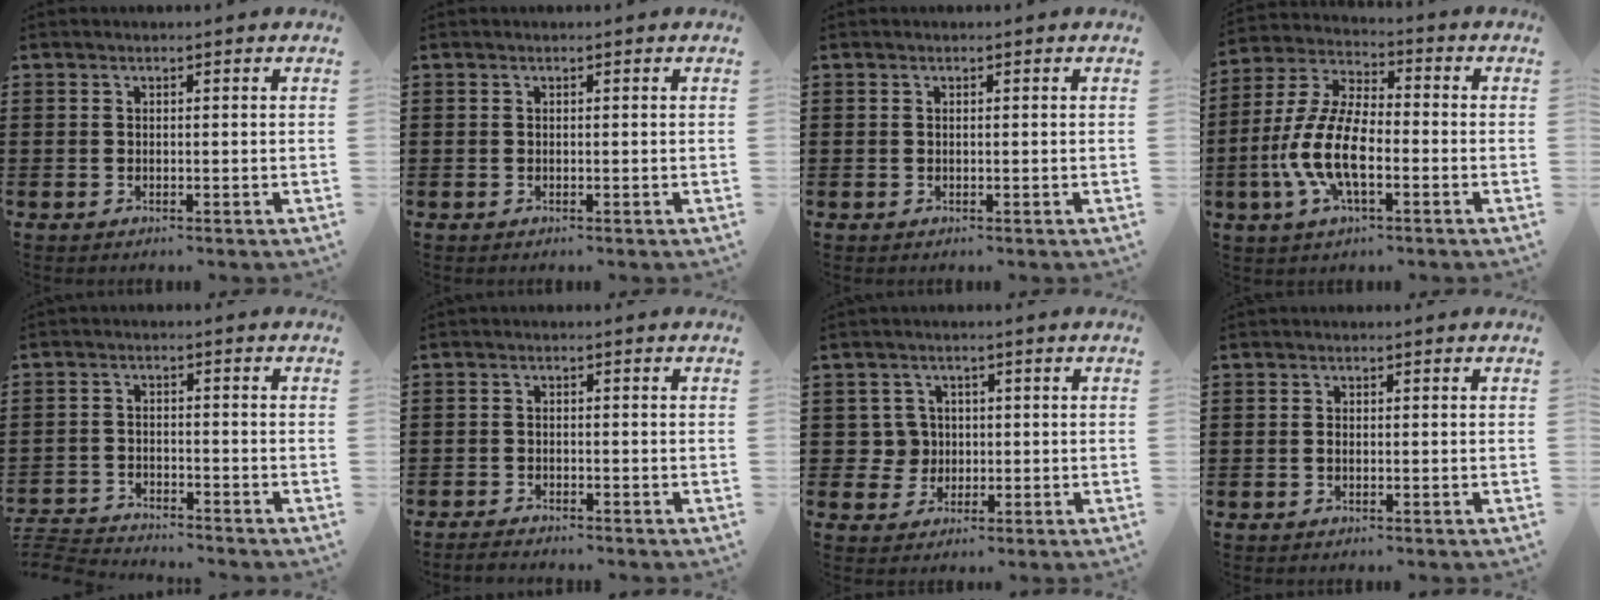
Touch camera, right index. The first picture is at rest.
{"total": 0.0}
{"total": 0.0}
{"total": 10.8, "force": [-3.3, 4.7, 9.1], "torque": [-0.220, -0.009, -0.069]}
{"total": 3.6, "force": [-3.6, 0.3, 0.0], "torque": [-0.014, -0.002, -0.080]}
{"total": 1.4, "force": [-1.4, 0.2, 0.0], "torque": [-0.004, 0.003, -0.031]}
{"total": 3.8, "force": [0.1, 3.7, 0.7], "torque": [-0.032, 0.012, -0.001]}
{"total": 0.6, "force": [-0.2, 0.3, 0.4], "torque": [-0.011, -0.001, -0.003]}